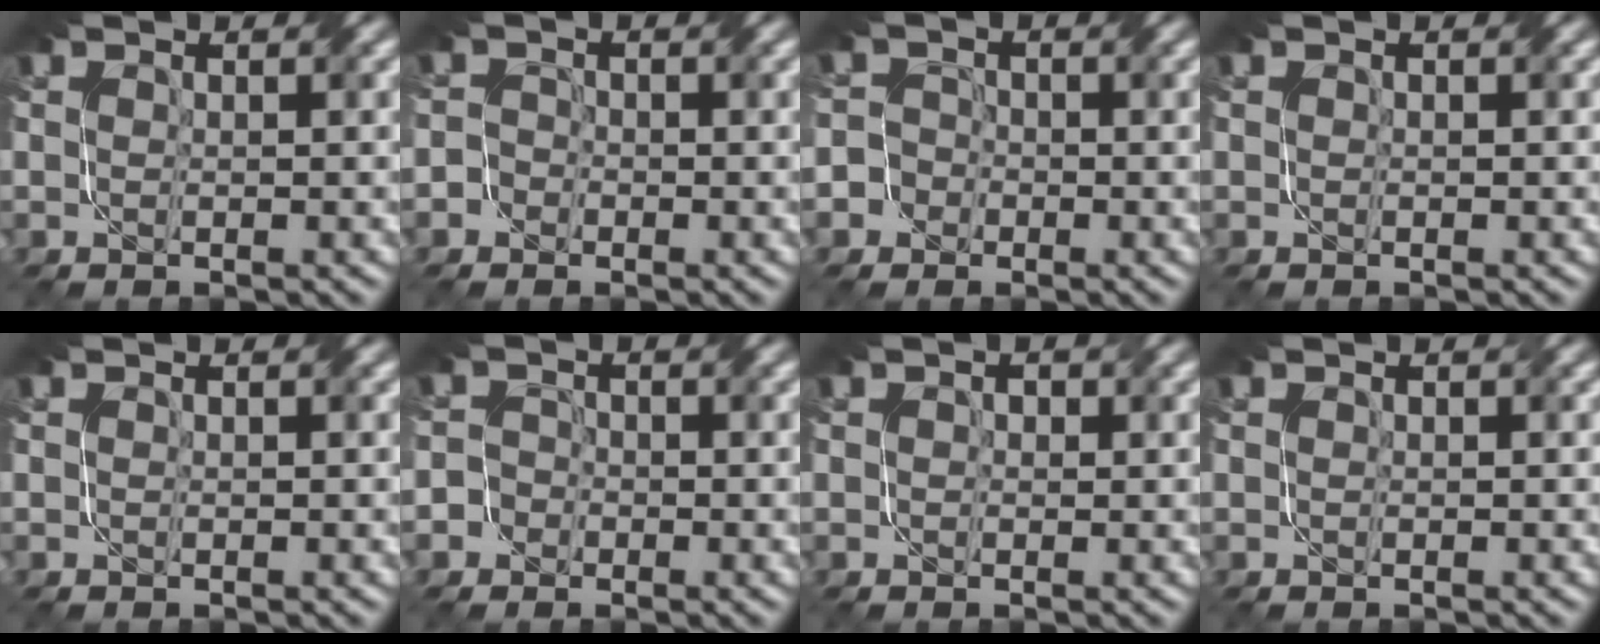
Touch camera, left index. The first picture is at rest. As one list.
[{"total": 1.5, "force": [-0.7, 1.3, 0.1], "torque": [0.010, 0.005, -0.019]}, {"total": 2.9, "force": [-1.4, 2.6, 0.2], "torque": [0.017, 0.011, -0.032]}, {"total": 0.0}, {"total": 0.0}, {"total": 2.2, "force": [-0.9, 2.0, 0.2], "torque": [0.012, 0.011, -0.025]}, {"total": 0.8, "force": [0.3, 0.6, 0.5], "torque": [-0.009, 0.000, 0.001]}, {"total": 0.0}]